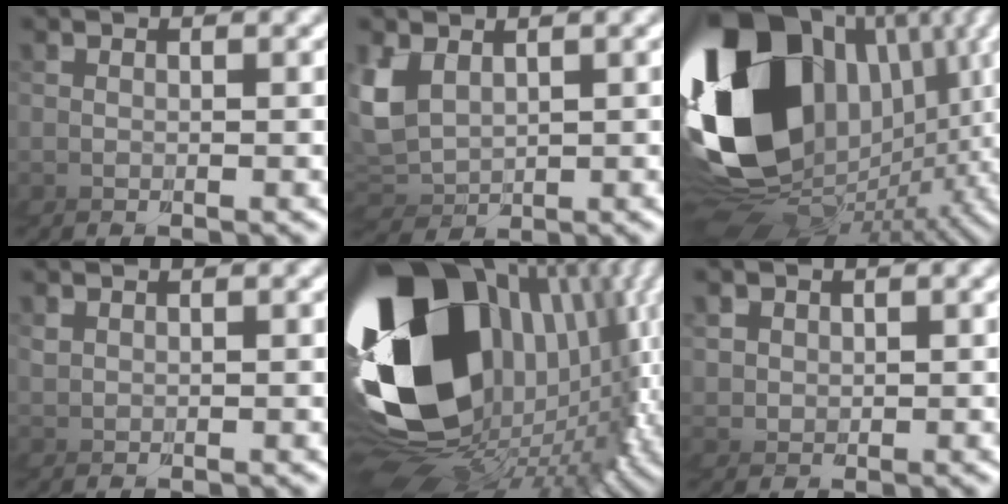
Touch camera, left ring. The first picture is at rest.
{"total": 3.2, "force": [0.5, 1.9, -2.5], "torque": [-0.034, -0.012, 0.011]}
{"total": 23.3, "force": [-1.5, 15.7, 17.1], "torque": [-0.272, -0.010, -0.020]}
{"total": 0.8, "force": [0.5, 0.1, -0.7], "torque": [0.011, 0.002, 0.007]}
{"total": 29.1, "force": [-1.7, 17.1, 23.5], "torque": [-0.351, -0.018, -0.011]}
{"total": 3.7, "force": [1.2, 3.3, -1.1], "torque": [-0.007, -0.014, 0.021]}